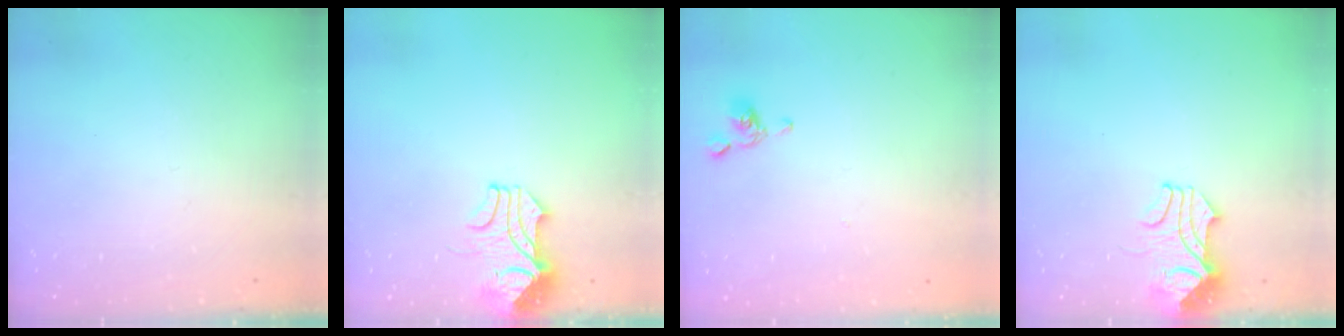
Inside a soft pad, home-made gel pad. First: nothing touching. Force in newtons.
{"total": 2.4, "press": 2.2, "slide": 1.0}
{"total": 2.0, "press": 2.0, "slide": 0.1}
{"total": 3.6, "press": 3.6, "slide": 0.5}